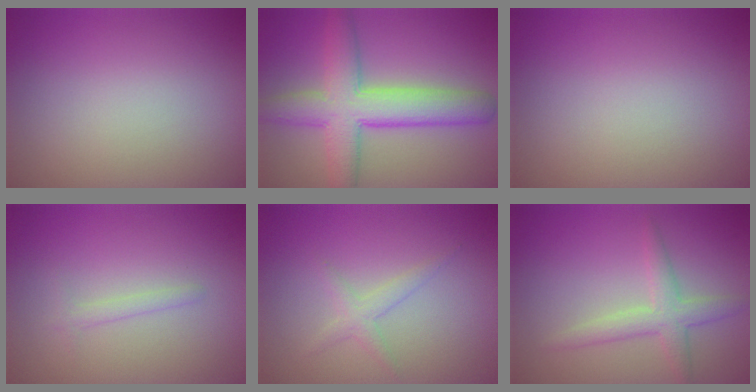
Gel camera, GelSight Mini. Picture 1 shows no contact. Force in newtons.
{"total": 7.4, "press": 7.4, "slide": 0.4}
{"total": 0.0}
{"total": 1.0, "press": 1.0, "slide": 0.0}
{"total": 1.6, "press": 1.6, "slide": 0.1}
{"total": 2.8, "press": 2.8, "slide": 0.0}